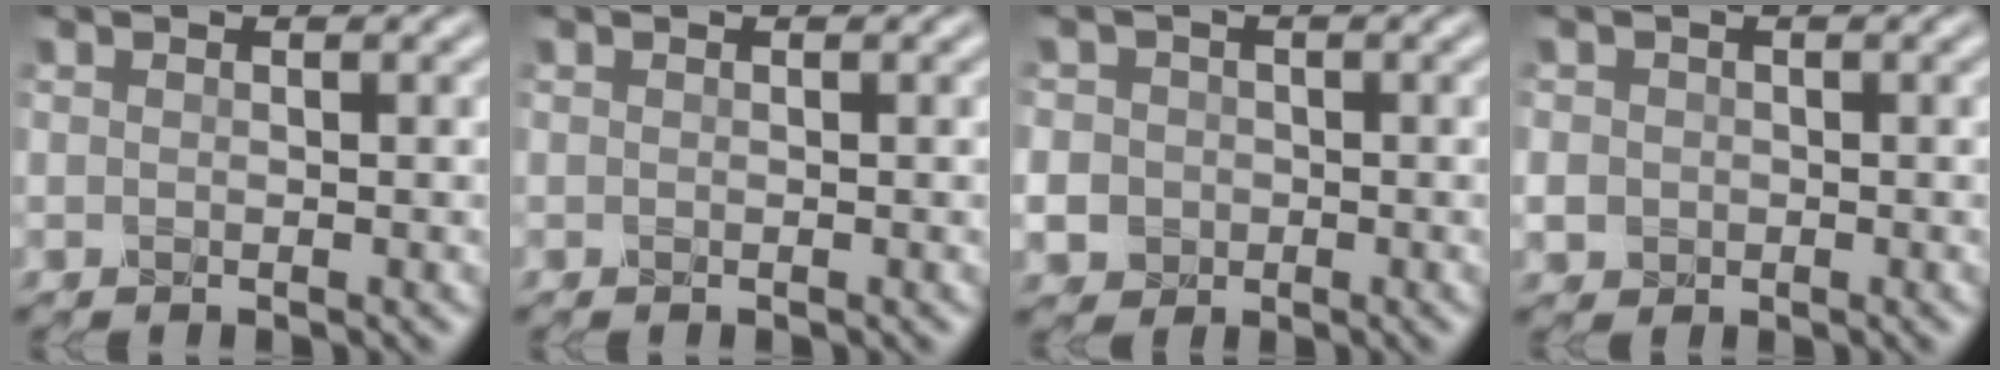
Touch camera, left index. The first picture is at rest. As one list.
[{"total": 0.0}, {"total": 7.2, "force": [-1.8, 6.6, 2.1], "torque": [-0.059, -0.011, -0.064]}, {"total": 2.1, "force": [-0.3, 2.0, 0.6], "torque": [-0.012, -0.005, -0.006]}]